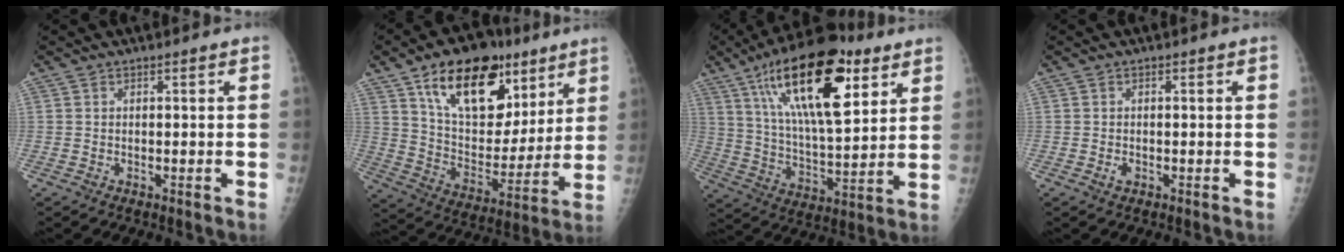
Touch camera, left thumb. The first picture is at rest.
{"total": 22.5, "force": [12.2, 12.9, 13.8], "torque": [-0.171, -0.041, 0.206]}
{"total": 24.7, "force": [11.7, 9.6, 19.5], "torque": [-0.304, -0.033, 0.195]}
{"total": 1.0, "force": [-0.4, 0.7, 0.6], "torque": [-0.009, -0.001, -0.005]}